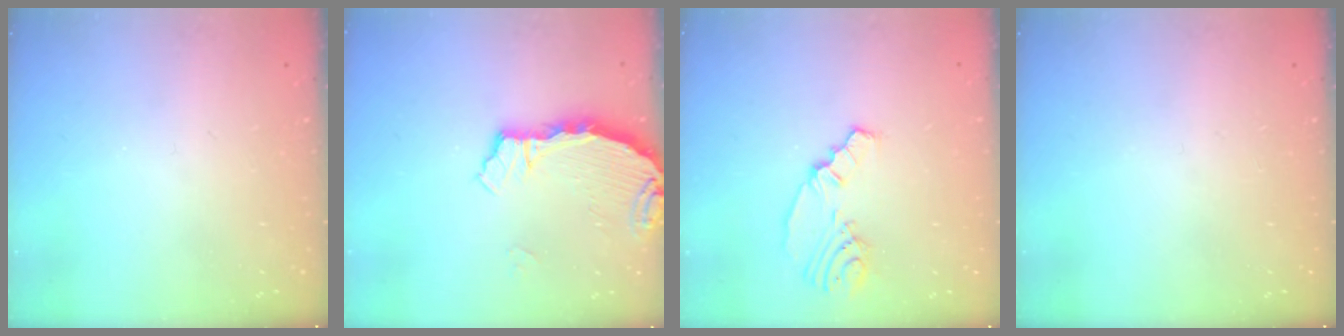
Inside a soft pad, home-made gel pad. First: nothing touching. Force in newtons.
{"total": 3.7, "press": 3.7, "slide": 0.4}
{"total": 6.7, "press": 5.6, "slide": 3.6}
{"total": 0.0}